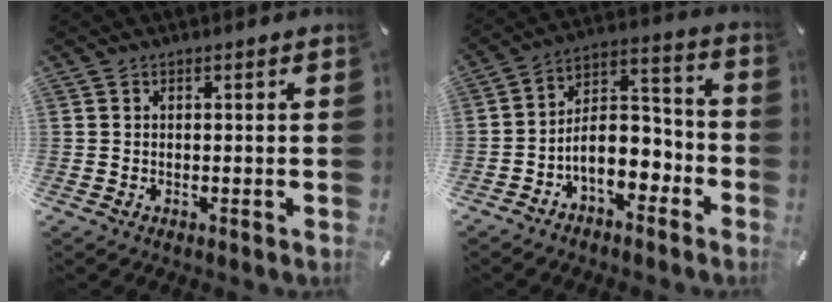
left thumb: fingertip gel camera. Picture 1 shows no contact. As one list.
[{"total": 10.3, "force": [-4.5, 6.8, 6.3], "torque": [-0.085, 0.010, -0.080]}]